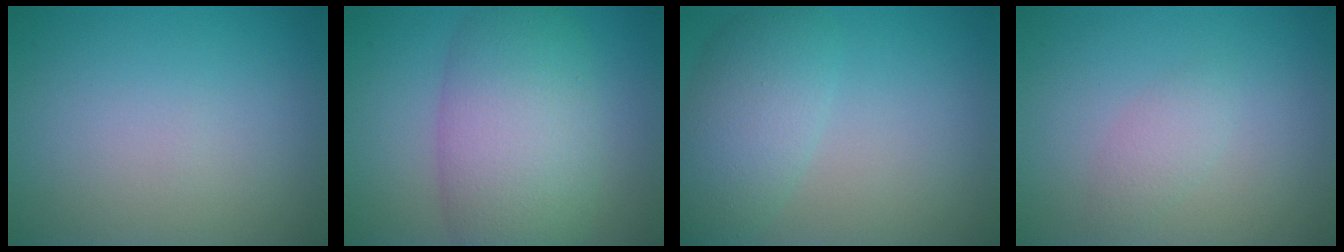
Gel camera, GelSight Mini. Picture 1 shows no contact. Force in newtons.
{"total": 8.9, "press": 8.9, "slide": 0.3}
{"total": 4.8, "press": 4.8, "slide": 0.2}
{"total": 1.5, "press": 1.5, "slide": 0.0}